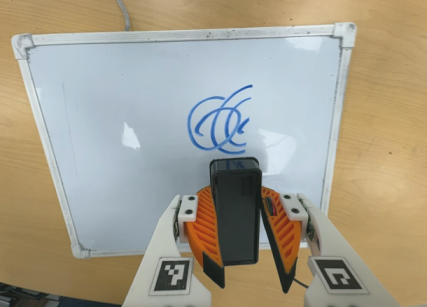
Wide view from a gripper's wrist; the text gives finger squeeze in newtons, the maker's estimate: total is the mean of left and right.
{"total": 8.9, "left": 9.4, "right": 8.5}